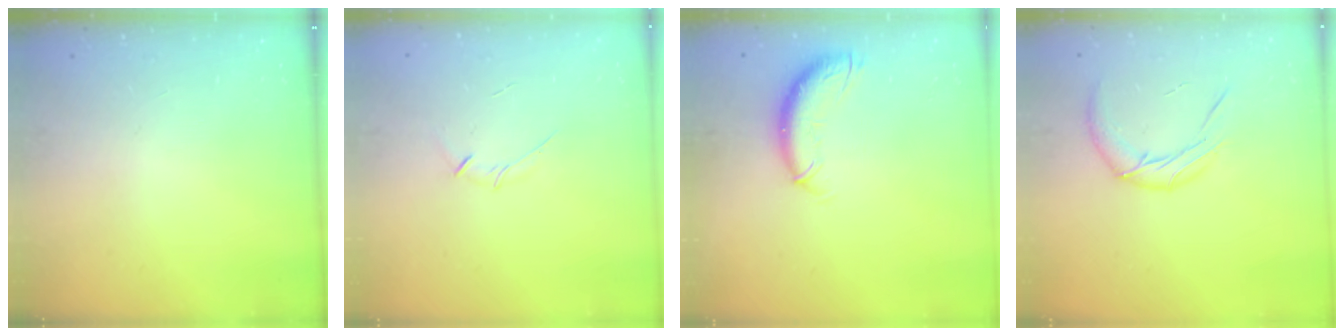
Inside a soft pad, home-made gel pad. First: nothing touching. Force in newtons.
{"total": 3.5, "press": 3.4, "slide": 0.8}
{"total": 10.6, "press": 10.6, "slide": 1.0}
{"total": 11.2, "press": 10.9, "slide": 2.4}